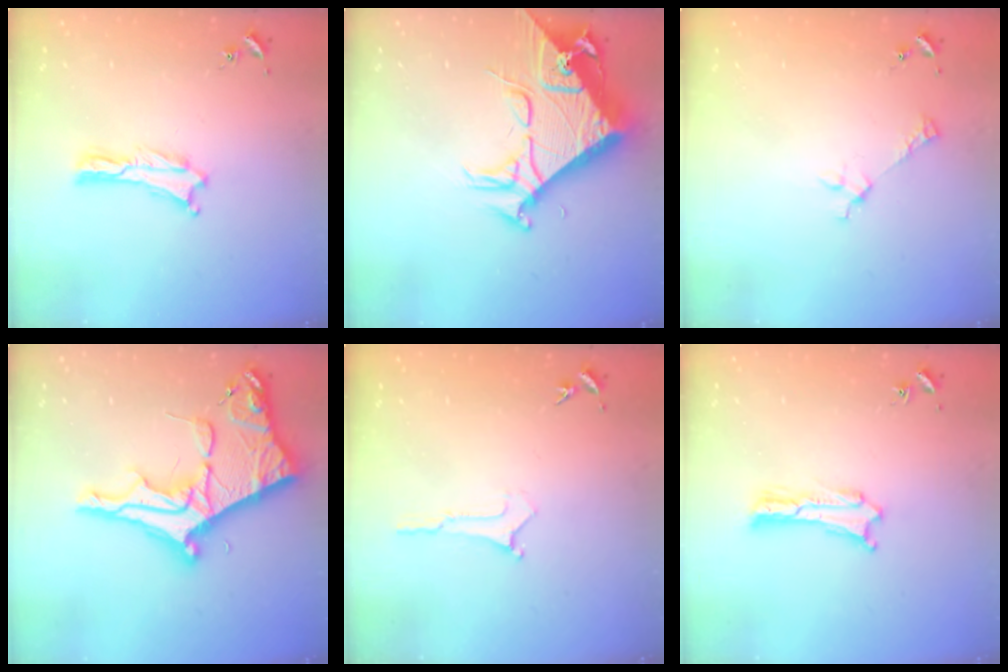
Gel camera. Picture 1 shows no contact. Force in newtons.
{"total": 9.8, "press": 9.8, "slide": 1.1}
{"total": 2.6, "press": 2.6, "slide": 0.3}
{"total": 11.6, "press": 11.6, "slide": 1.1}
{"total": 0.0}
{"total": 0.0}